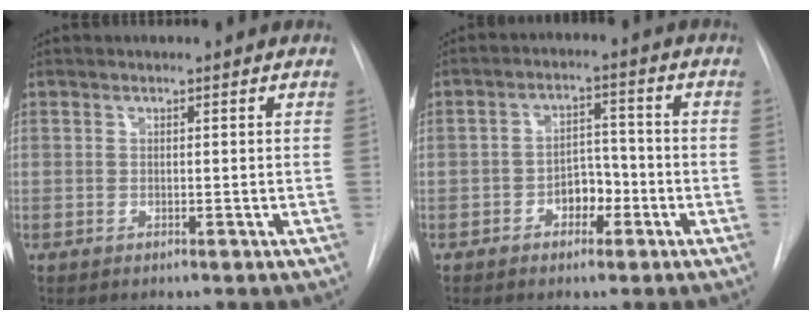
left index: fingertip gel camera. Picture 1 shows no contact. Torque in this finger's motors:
{"motor_torque": [0.05, 0.37, 0.02, 0.01]}